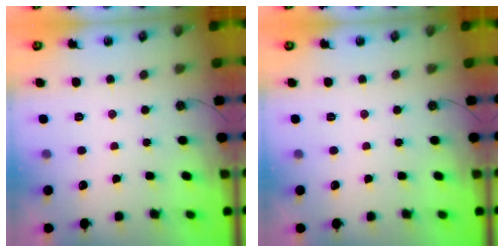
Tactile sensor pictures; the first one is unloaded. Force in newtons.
{"total": 0.0}